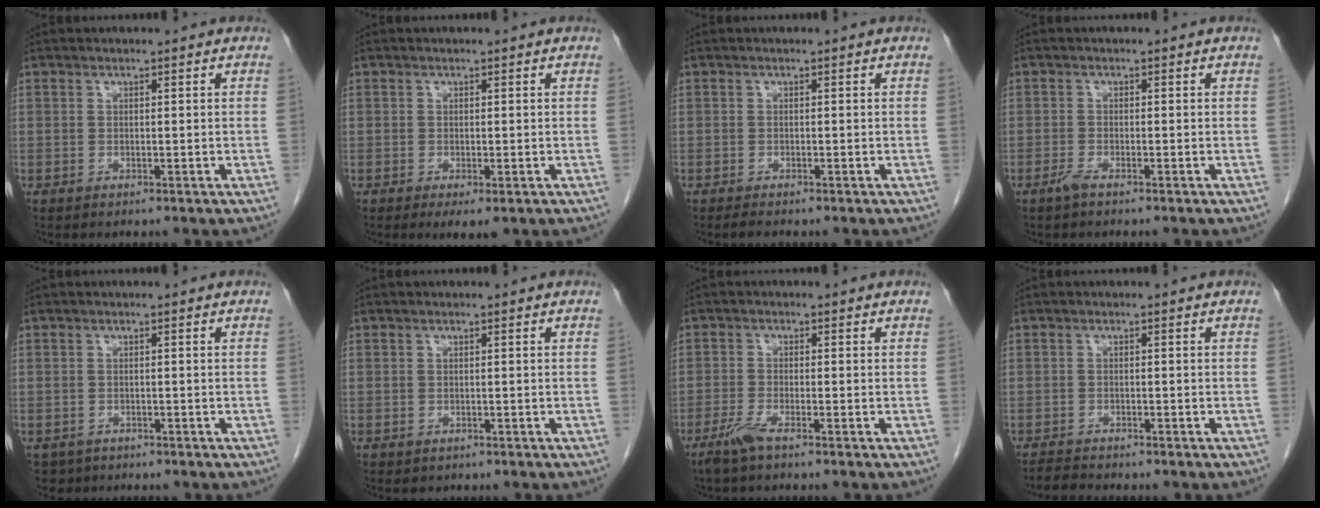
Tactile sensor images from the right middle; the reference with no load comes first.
{"total": 2.4, "force": [-1.2, 0.7, 1.9], "torque": [-0.025, -0.006, -0.014]}
{"total": 0.9, "force": [-0.8, 0.0, 0.4], "torque": [-0.018, -0.005, -0.014]}
{"total": 1.4, "force": [-1.1, 0.0, 0.8], "torque": [-0.023, -0.003, -0.025]}
{"total": 2.7, "force": [-1.8, 2.0, 0.0], "torque": [-0.004, 0.001, -0.030]}
{"total": 0.6, "force": [-0.3, 0.5, 0.1], "torque": [-0.009, 0.001, 0.001]}
{"total": 2.9, "force": [-2.1, 0.0, 2.0], "torque": [-0.050, -0.006, -0.048]}
{"total": 1.8, "force": [-1.8, 0.1, 0.1], "torque": [-0.009, -0.010, -0.032]}